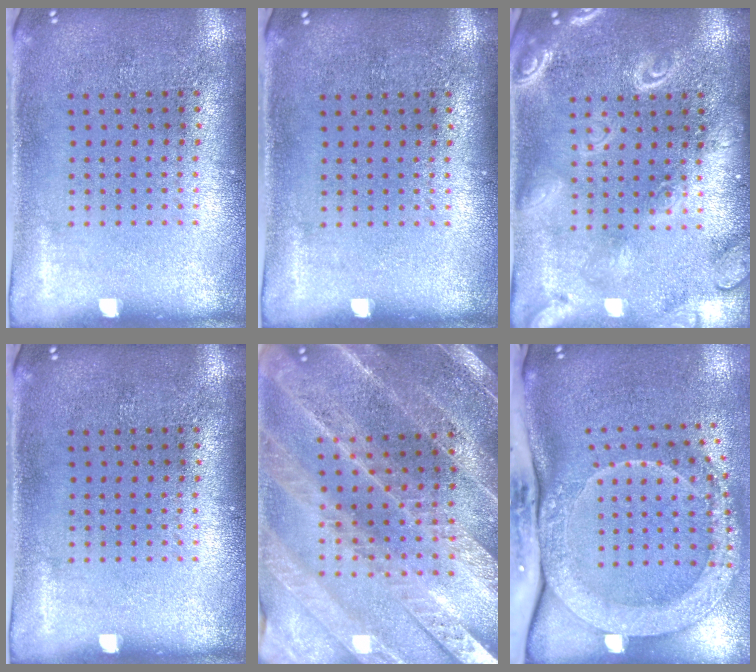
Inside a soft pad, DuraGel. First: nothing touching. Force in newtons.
{"total": 0.0}
{"total": 3.9, "press": 3.8, "slide": 0.5}
{"total": 0.0}
{"total": 2.8, "press": 2.8, "slide": 0.5}
{"total": 2.7, "press": 2.2, "slide": 1.6}